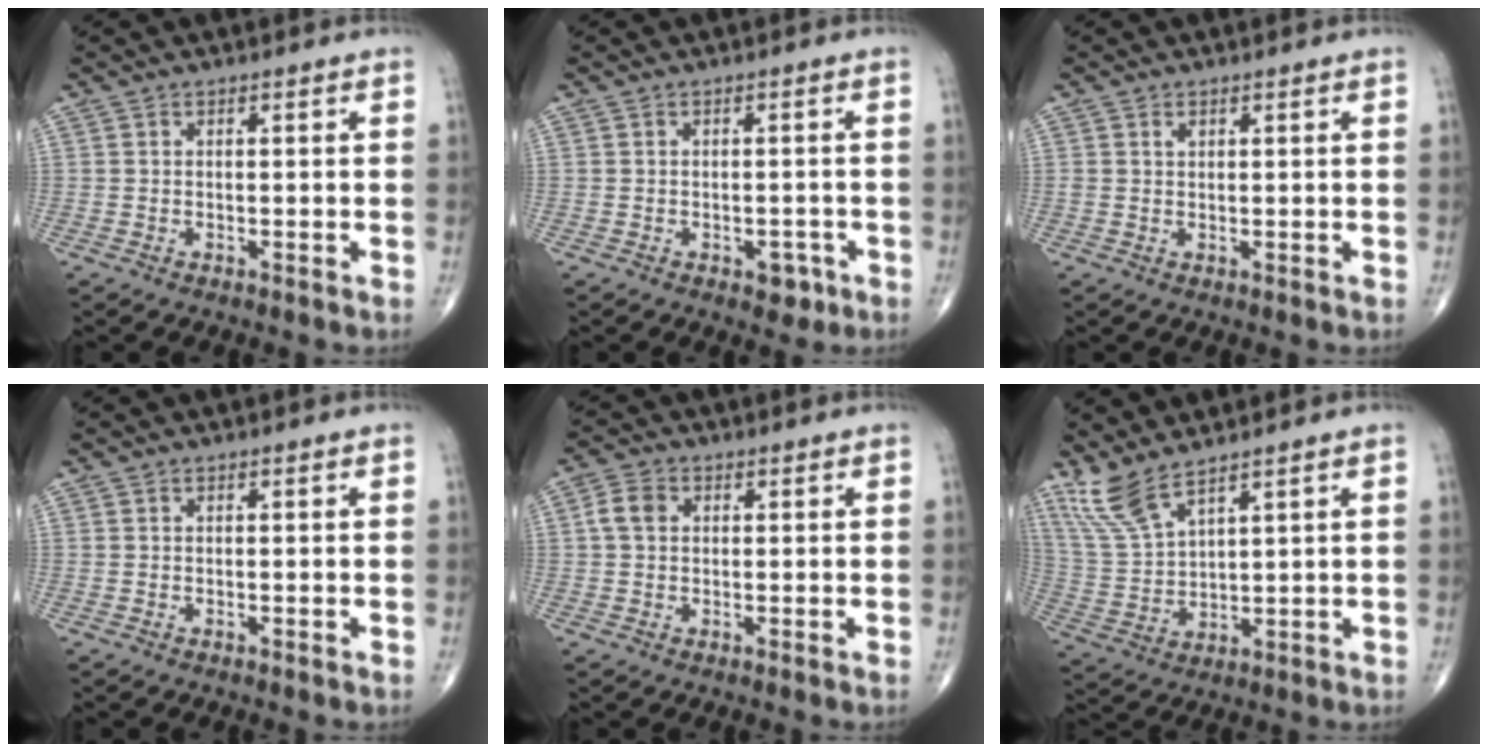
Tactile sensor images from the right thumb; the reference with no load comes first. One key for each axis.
{"total": 3.0, "fx": -1.5, "fy": 1.8, "fz": 1.9, "tx": -0.003, "ty": 0.006, "tz": -0.016}
{"total": 1.0, "fx": 0.5, "fy": 0.6, "fz": 0.6, "tx": -0.008, "ty": 0.000, "tz": 0.010}
{"total": 0.0}
{"total": 3.7, "fx": 0.6, "fy": 2.9, "fz": 2.3, "tx": -0.046, "ty": 0.010, "tz": 0.008}
{"total": 8.3, "fx": 6.4, "fy": 2.0, "fz": 4.8, "tx": -0.113, "ty": -0.032, "tz": 0.151}